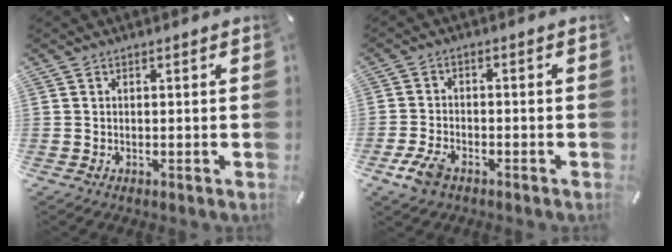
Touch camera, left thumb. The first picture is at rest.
{"total": 5.4, "force": [-3.1, 2.9, 3.3], "torque": [-0.083, 0.009, -0.063]}